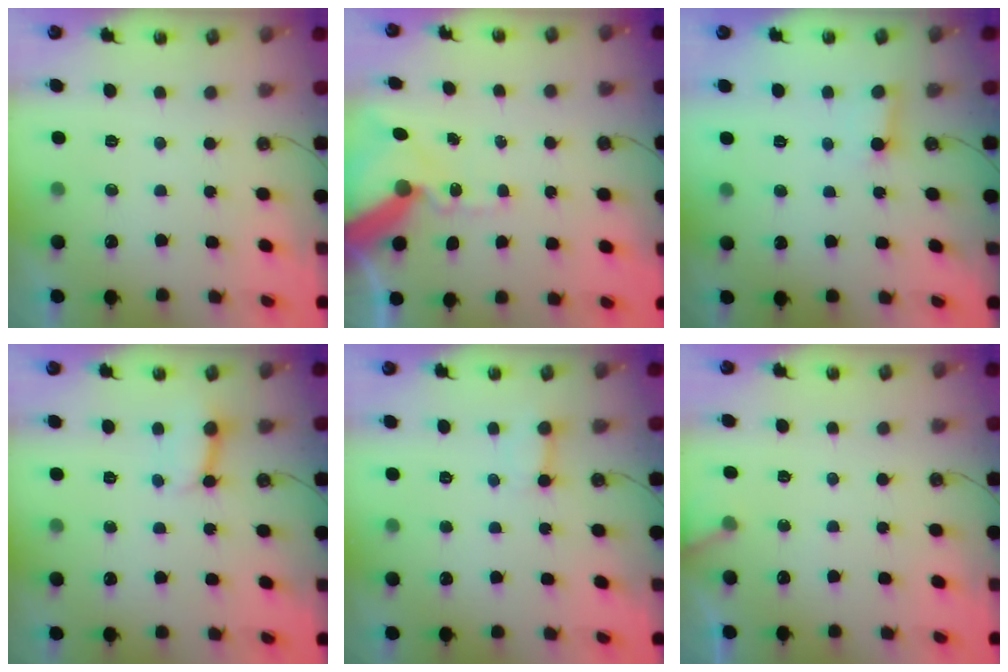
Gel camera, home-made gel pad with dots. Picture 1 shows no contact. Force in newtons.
{"total": 13.5, "press": 13.4, "slide": 1.9}
{"total": 2.5, "press": 2.5, "slide": 0.2}
{"total": 4.7, "press": 4.7, "slide": 0.6}
{"total": 2.7, "press": 2.7, "slide": 0.5}
{"total": 5.5, "press": 5.5, "slide": 0.3}